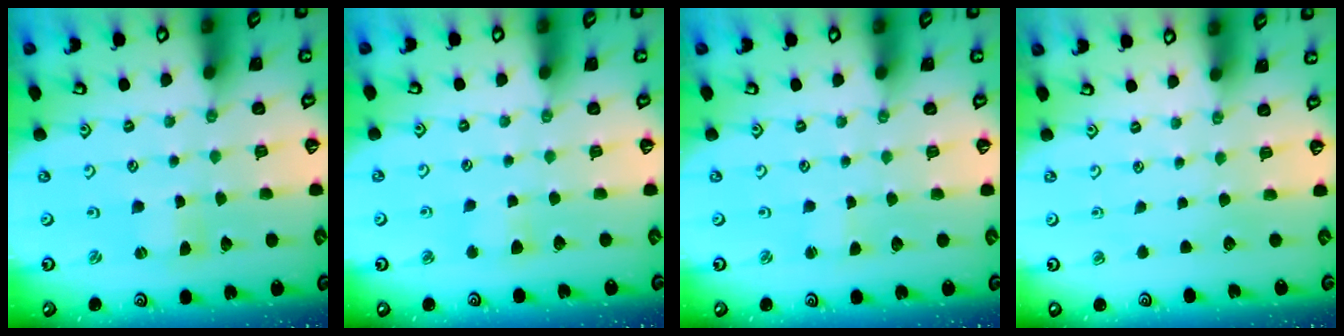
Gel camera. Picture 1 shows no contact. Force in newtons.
{"total": 3.1, "press": 3.1, "slide": 0.5}
{"total": 0.8, "press": 0.7, "slide": 0.3}
{"total": 0.0}